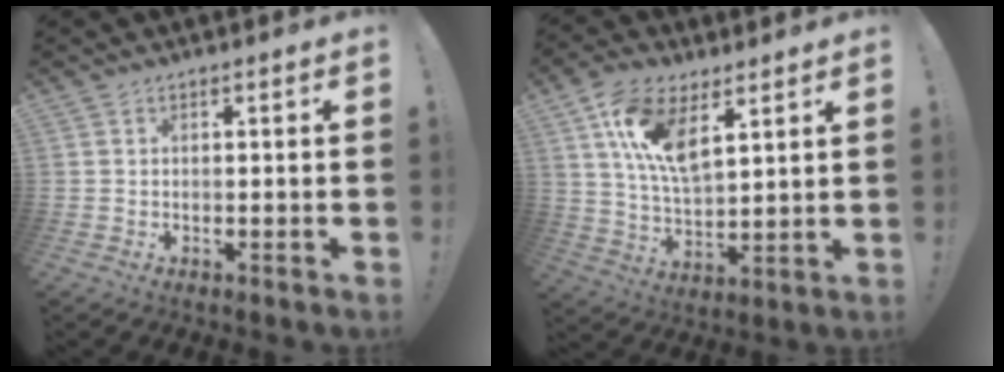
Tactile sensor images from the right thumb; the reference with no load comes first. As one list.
[{"total": 14.5, "force": [7.6, 6.6, 10.4], "torque": [-0.207, -0.026, 0.137]}]